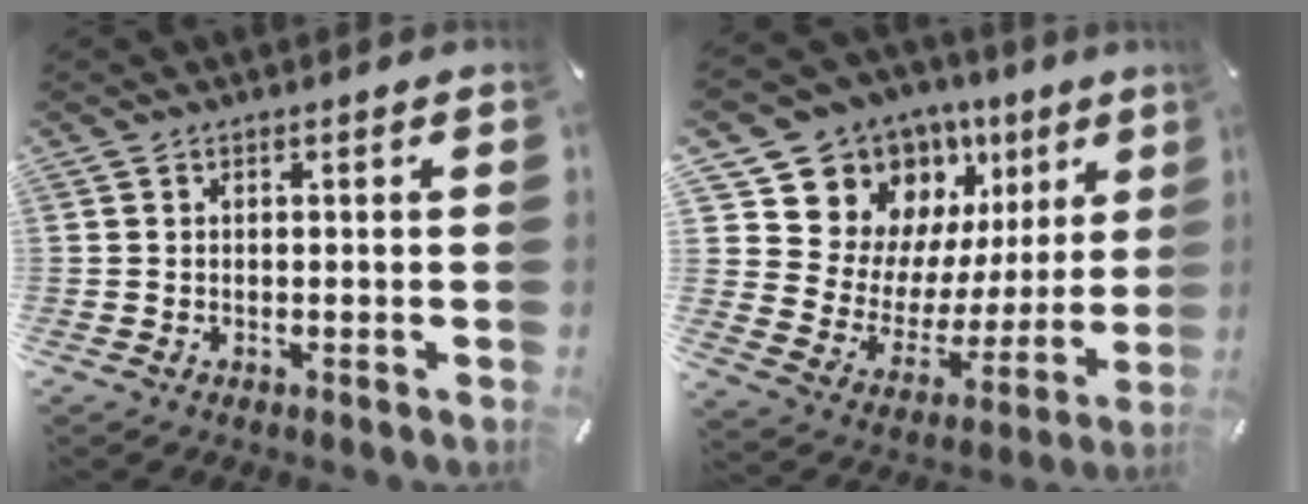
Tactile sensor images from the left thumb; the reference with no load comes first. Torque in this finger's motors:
{"motor_torque": [1.54, 1.50, 1.39, -1.38, 0.07]}